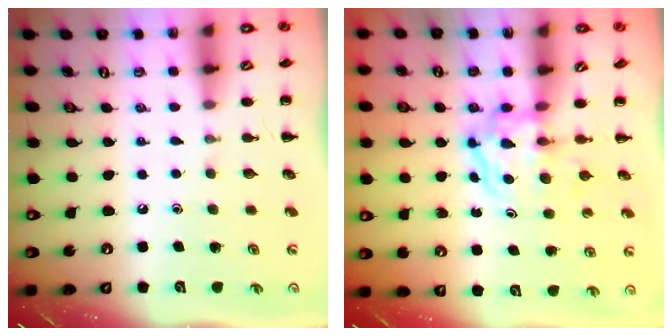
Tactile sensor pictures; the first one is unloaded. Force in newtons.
{"total": 3.8, "press": 3.8, "slide": 0.5}